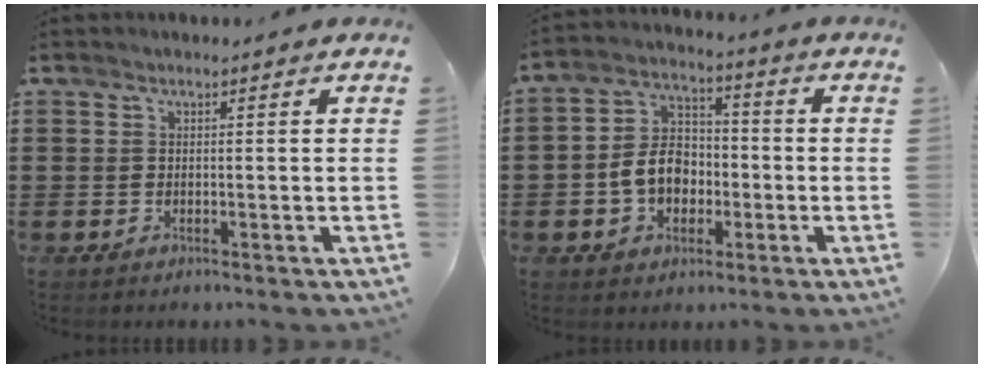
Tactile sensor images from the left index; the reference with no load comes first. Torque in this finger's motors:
{"motor_torque": [0.67, 0.62, 0.66, 0.11]}